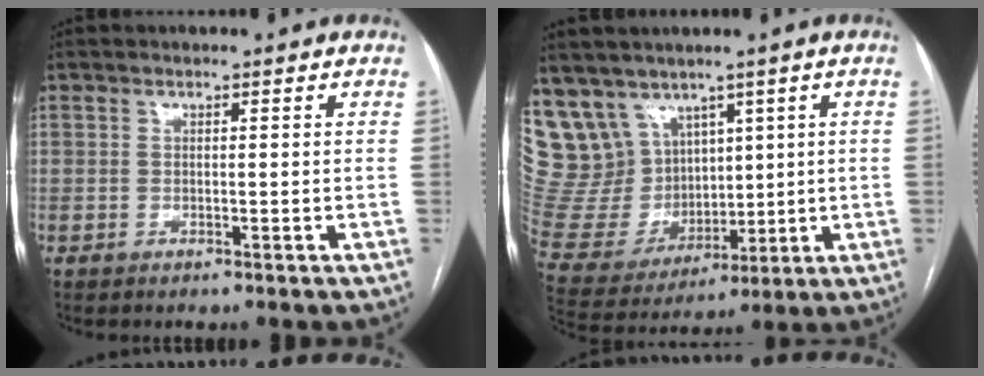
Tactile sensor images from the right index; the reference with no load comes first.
{"total": 14.9, "force": [9.2, 11.2, 3.5], "torque": [-0.099, 0.057, 0.215]}